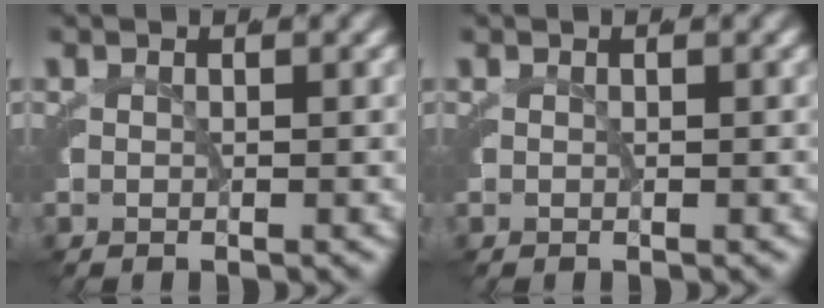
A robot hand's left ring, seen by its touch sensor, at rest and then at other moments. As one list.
[{"total": 0.0}]